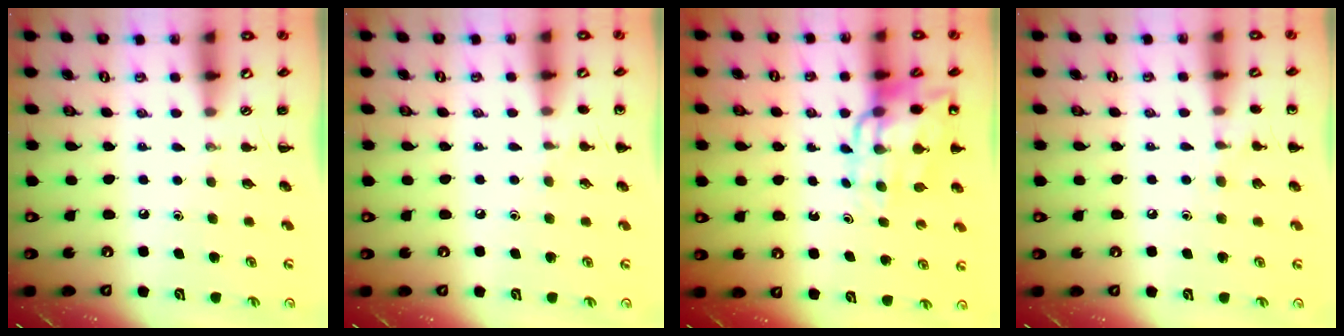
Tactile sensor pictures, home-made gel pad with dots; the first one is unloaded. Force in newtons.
{"total": 4.8, "press": 4.6, "slide": 1.4}
{"total": 12.2, "press": 11.8, "slide": 3.3}
{"total": 5.7, "press": 5.5, "slide": 1.5}